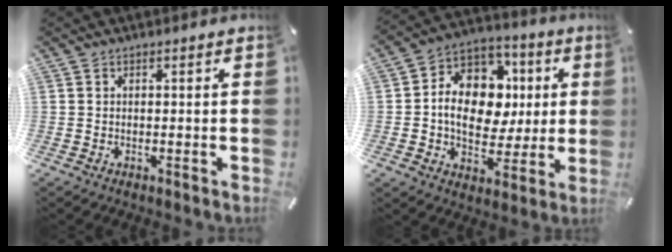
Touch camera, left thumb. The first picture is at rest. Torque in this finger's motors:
{"motor_torque": [1.42, 2.13, 0.44, -0.07, 0.19]}